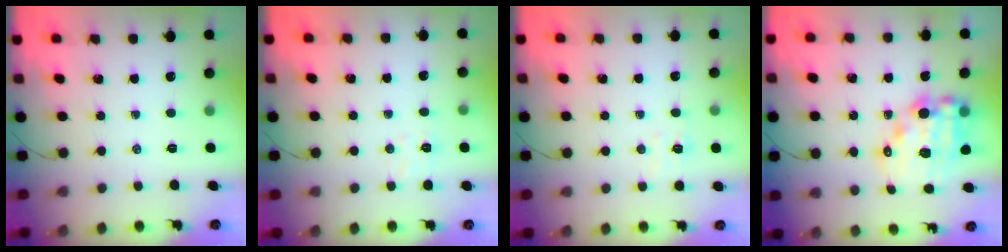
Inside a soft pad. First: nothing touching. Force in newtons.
{"total": 3.6, "press": 3.5, "slide": 1.0}
{"total": 5.1, "press": 5.1, "slide": 0.8}
{"total": 14.6, "press": 14.3, "slide": 3.2}